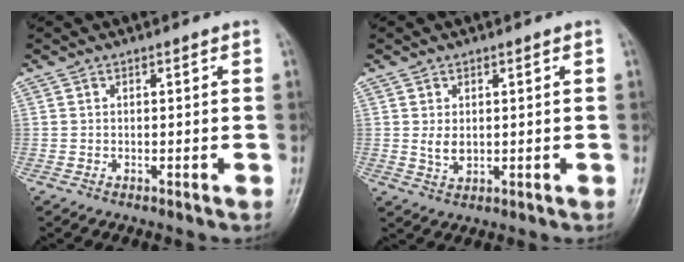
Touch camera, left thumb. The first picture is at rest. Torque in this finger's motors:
{"motor_torque": [0.67, 0.87, 0.61, -0.22, -0.02]}